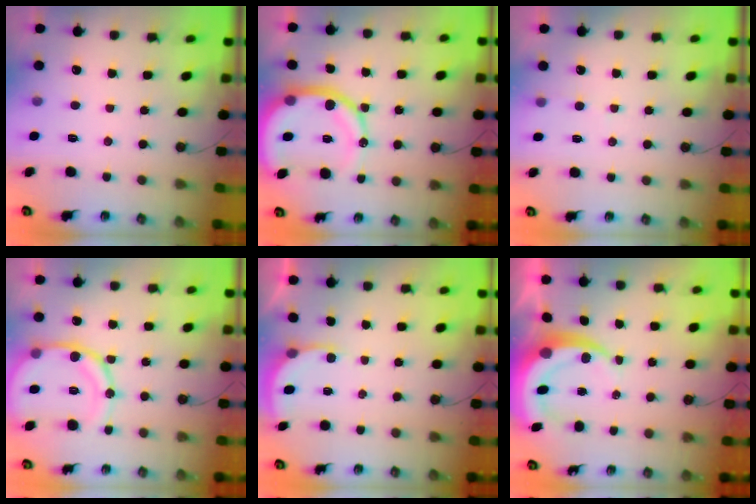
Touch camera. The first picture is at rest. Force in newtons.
{"total": 16.8, "press": 16.6, "slide": 2.4}
{"total": 2.8, "press": 2.8, "slide": 0.2}
{"total": 16.3, "press": 16.1, "slide": 2.5}
{"total": 3.4, "press": 3.4, "slide": 0.3}
{"total": 8.4, "press": 8.3, "slide": 1.2}